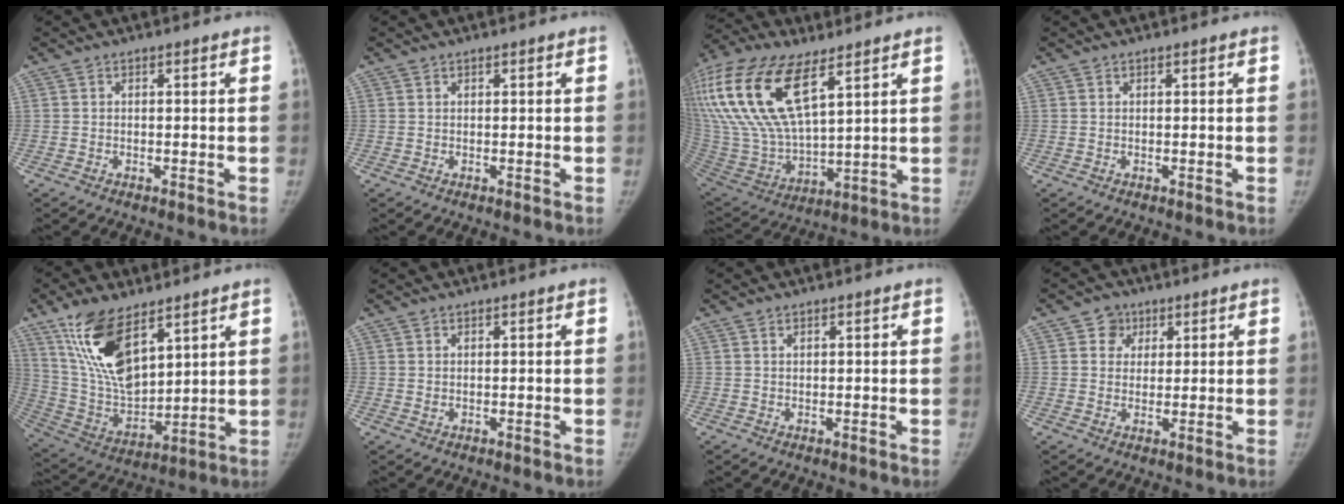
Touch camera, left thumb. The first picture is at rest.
{"total": 0.0}
{"total": 28.1, "force": [13.0, 13.0, 21.2], "torque": [-0.480, -0.013, 0.255]}
{"total": 0.0}
{"total": 17.4, "force": [10.0, 7.8, 11.9], "torque": [-0.197, -0.051, 0.207]}
{"total": 0.6, "force": [0.3, 0.4, 0.3], "torque": [-0.001, -0.003, 0.006]}
{"total": 0.7, "force": [0.5, 0.4, 0.3], "torque": [0.000, -0.003, 0.007]}
{"total": 4.3, "force": [1.9, 3.7, 0.7], "torque": [0.015, -0.004, 0.026]}